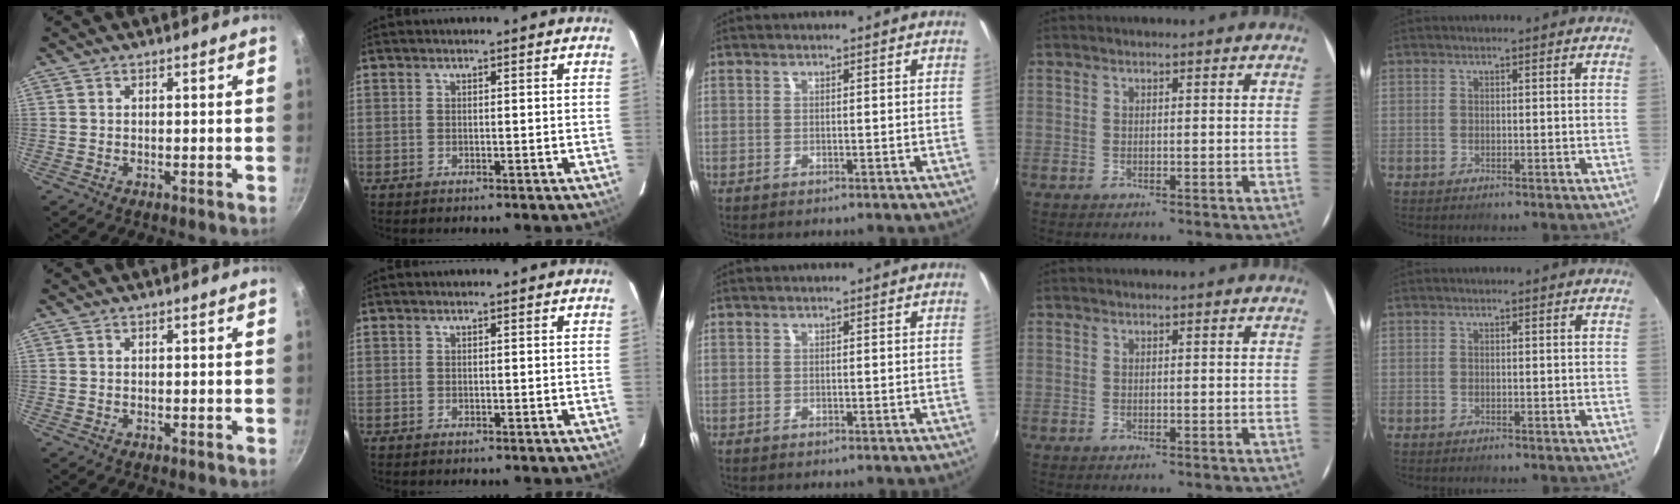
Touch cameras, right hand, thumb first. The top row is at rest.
{}